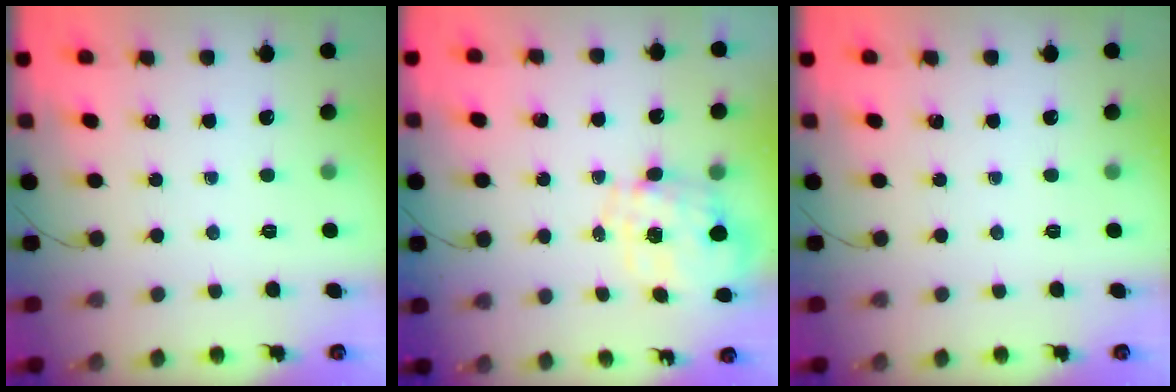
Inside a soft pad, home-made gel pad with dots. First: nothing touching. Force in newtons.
{"total": 1.8, "press": 1.4, "slide": 1.1}
{"total": 0.0}